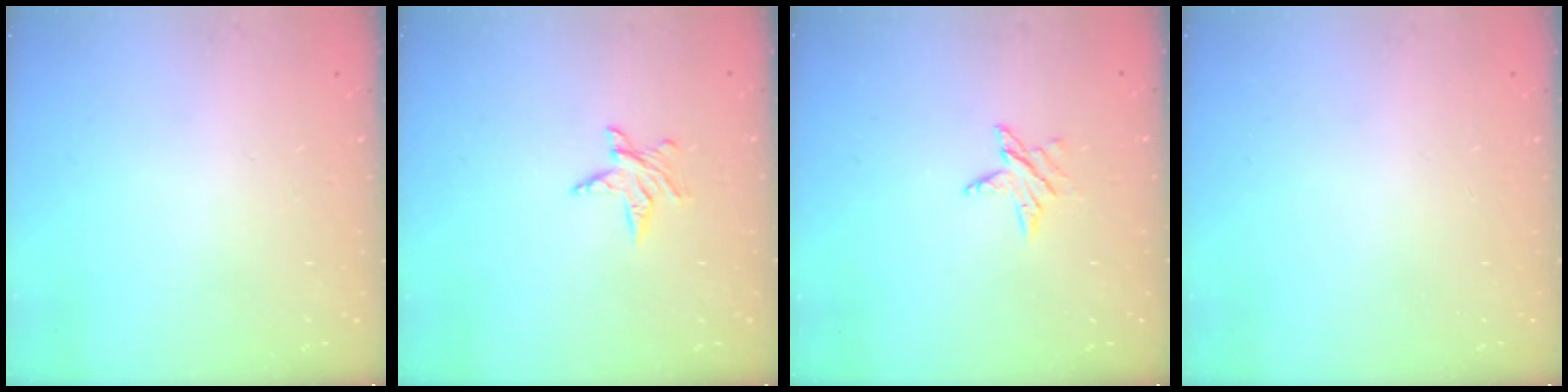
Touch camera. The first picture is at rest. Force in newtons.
{"total": 3.7, "press": 3.6, "slide": 0.5}
{"total": 4.0, "press": 4.0, "slide": 0.5}
{"total": 0.0}